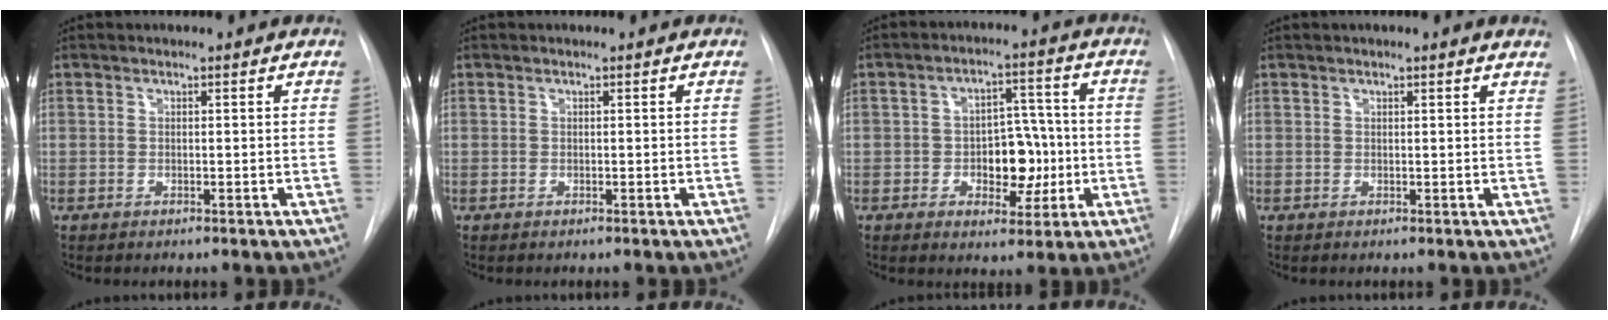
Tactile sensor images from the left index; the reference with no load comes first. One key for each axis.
{"total": 0.0}
{"total": 8.3, "fx": -1.5, "fy": 4.8, "fz": 6.6, "tx": -0.090, "ty": 0.021, "tz": -0.016}
{"total": 2.3, "fx": 2.0, "fy": 0.0, "fz": 1.2, "tx": -0.014, "ty": 0.011, "tz": 0.018}